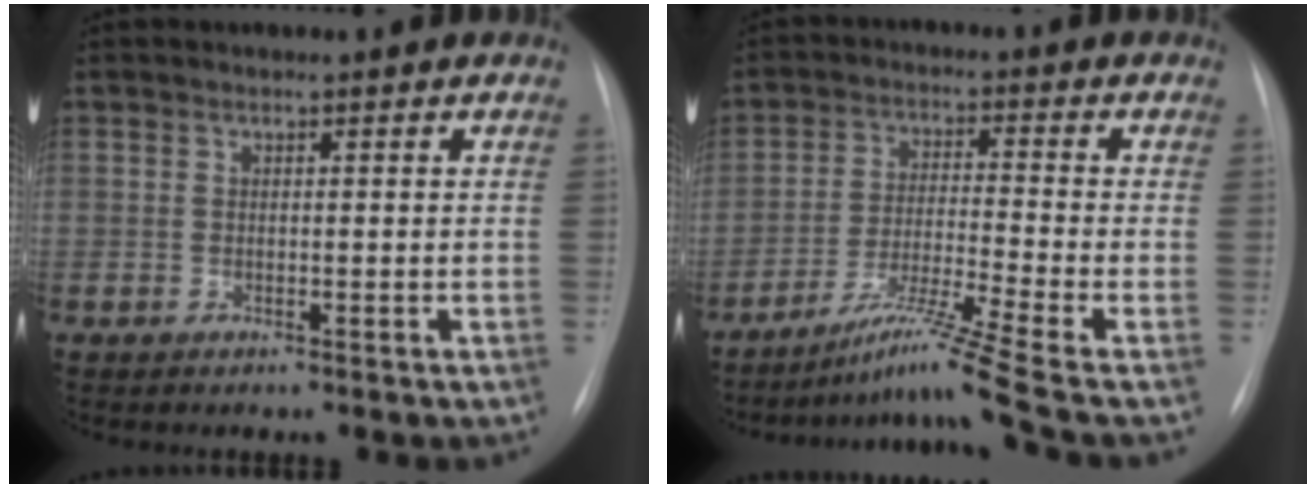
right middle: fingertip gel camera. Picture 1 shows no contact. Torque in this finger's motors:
{"motor_torque": [-0.30, -0.54, -0.04, 0.04]}